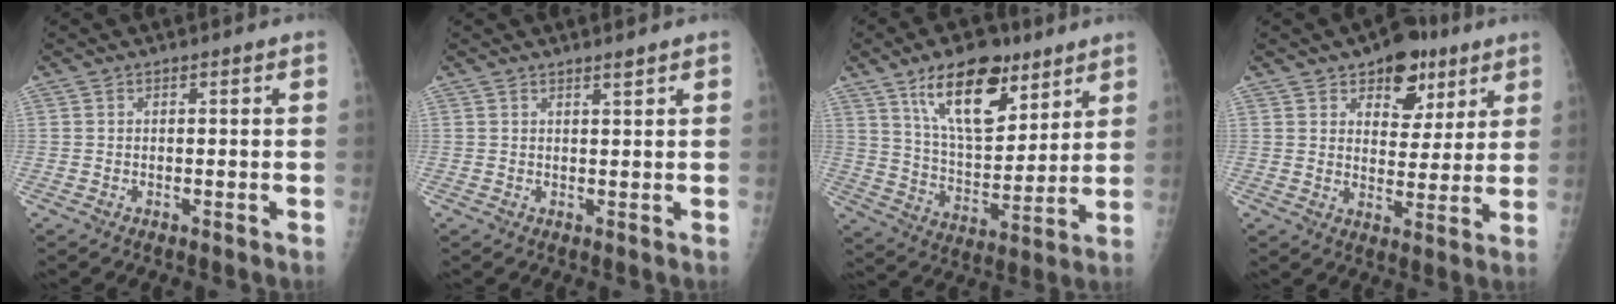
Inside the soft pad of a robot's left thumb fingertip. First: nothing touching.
{"total": 1.2, "force": [1.0, 0.0, 0.5], "torque": [-0.006, -0.010, 0.019]}
{"total": 17.4, "force": [10.3, 8.1, 11.4], "torque": [-0.144, -0.055, 0.182]}
{"total": 10.5, "force": [6.1, 6.6, 5.4], "torque": [-0.034, -0.025, 0.089]}